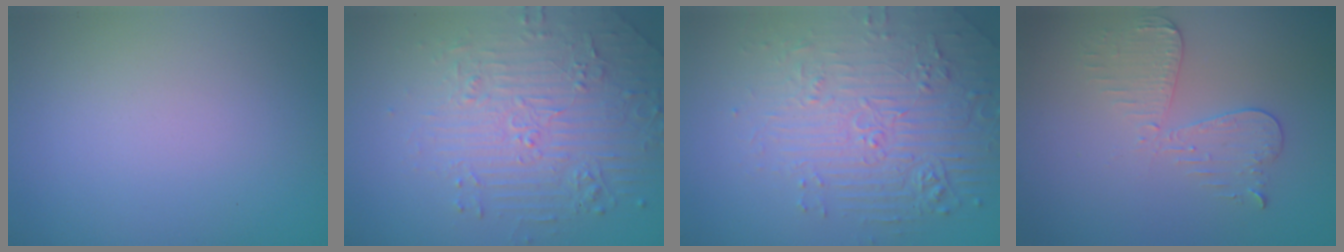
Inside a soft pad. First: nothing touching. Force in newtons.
{"total": 4.9, "press": 3.9, "slide": 3.0}
{"total": 4.4, "press": 4.1, "slide": 1.5}
{"total": 2.9, "press": 2.7, "slide": 1.2}